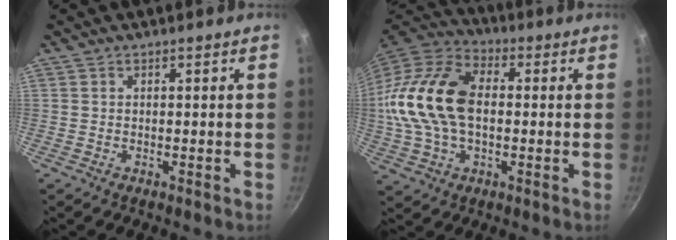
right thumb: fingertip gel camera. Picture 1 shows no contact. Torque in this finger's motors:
{"motor_torque": [1.36, 3.66, 2.11, -0.66, 0.27]}